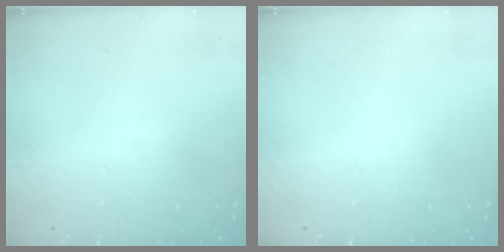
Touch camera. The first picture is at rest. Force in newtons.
{"total": 0.0}